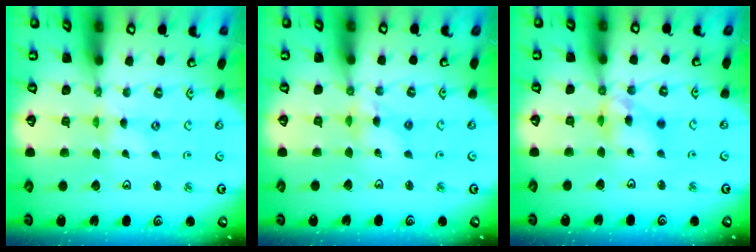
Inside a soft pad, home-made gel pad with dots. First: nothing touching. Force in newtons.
{"total": 4.9, "press": 4.8, "slide": 0.5}
{"total": 11.6, "press": 11.4, "slide": 1.9}